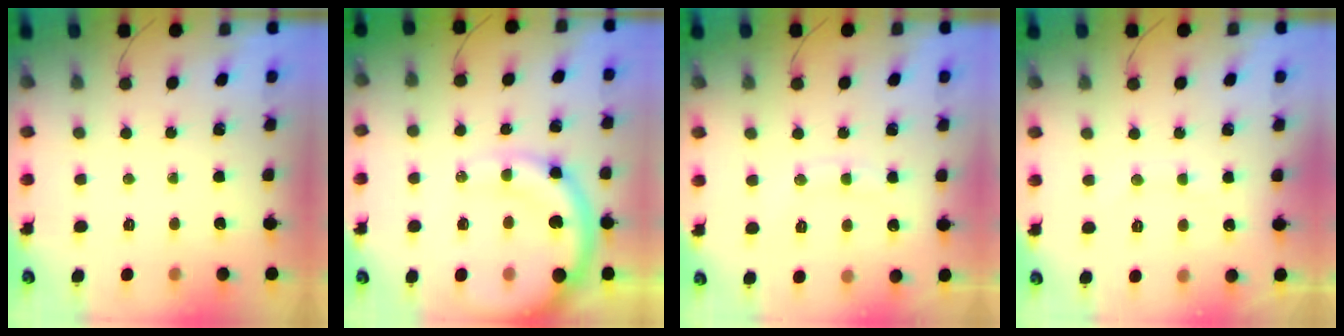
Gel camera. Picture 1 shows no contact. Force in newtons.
{"total": 14.9, "press": 14.5, "slide": 3.5}
{"total": 9.2, "press": 9.2, "slide": 0.9}
{"total": 7.0, "press": 6.9, "slide": 1.2}